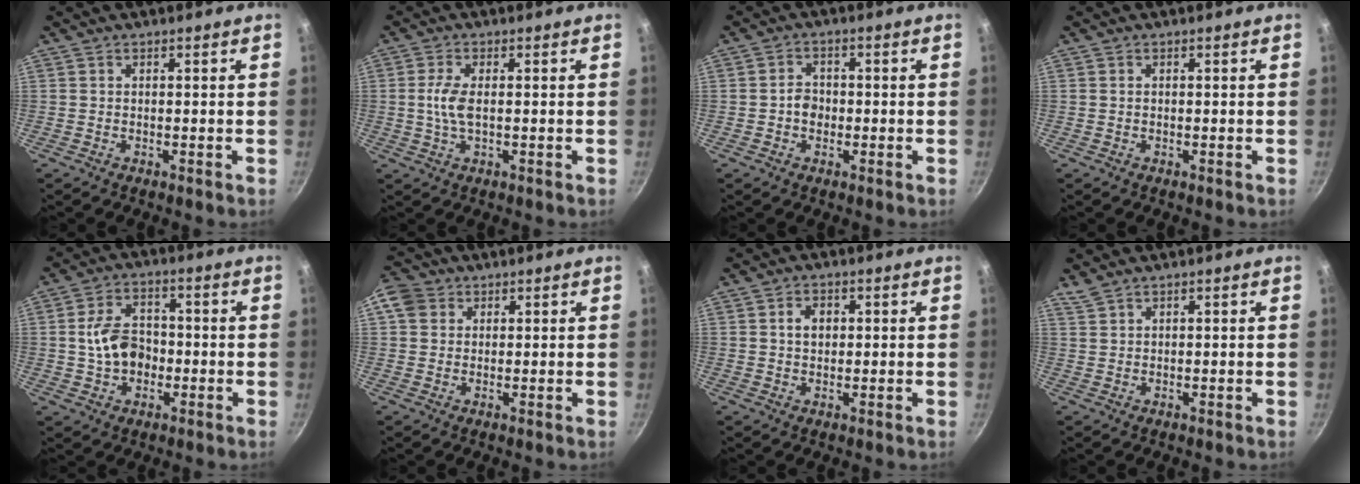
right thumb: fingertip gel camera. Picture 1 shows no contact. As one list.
[{"total": 4.4, "force": [0.1, 1.8, 4.1], "torque": [-0.094, 0.001, 0.001]}, {"total": 3.2, "force": [-0.6, 2.7, 1.6], "torque": [-0.007, 0.011, -0.011]}, {"total": 0.0}, {"total": 8.8, "force": [-0.9, 6.5, 5.9], "torque": [-0.084, 0.019, -0.019]}, {"total": 5.1, "force": [1.7, 4.3, 2.1], "torque": [-0.019, 0.004, 0.020]}, {"total": 4.1, "force": [0.8, 3.1, 2.5], "torque": [-0.025, 0.004, 0.013]}, {"total": 1.9, "force": [1.6, 0.5, 0.8], "torque": [-0.018, 0.000, 0.040]}]